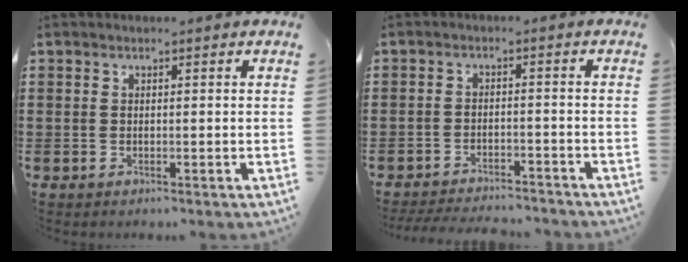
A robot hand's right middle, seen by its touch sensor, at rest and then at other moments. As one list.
[{"total": 3.8, "force": [-3.7, 0.4, 0.5], "torque": [-0.016, -0.001, -0.079]}]